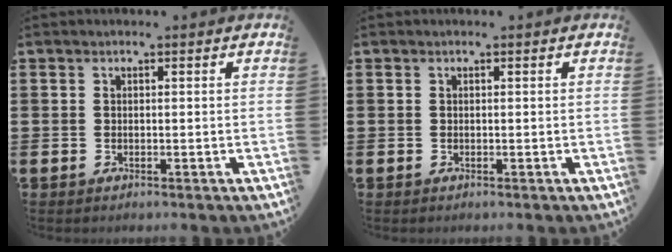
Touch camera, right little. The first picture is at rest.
{"total": 0.0}